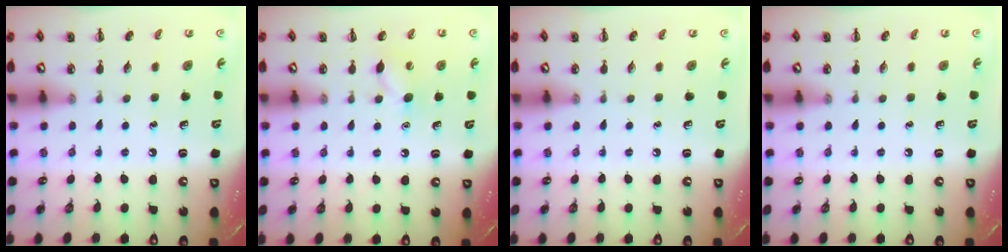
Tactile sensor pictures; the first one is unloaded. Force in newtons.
{"total": 6.7, "press": 6.6, "slide": 1.6}
{"total": 0.0}
{"total": 0.0}